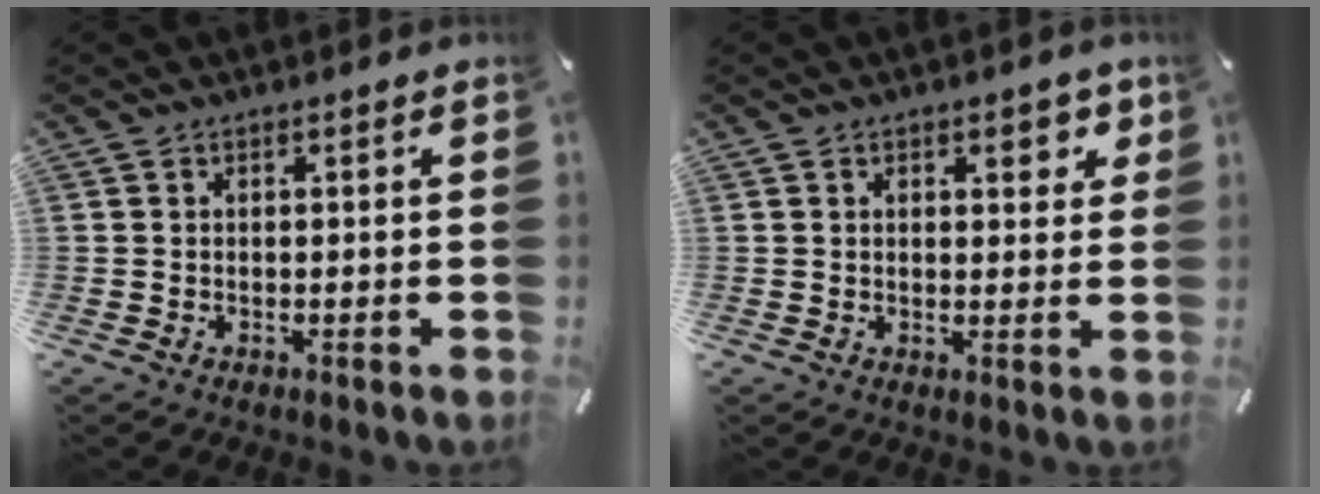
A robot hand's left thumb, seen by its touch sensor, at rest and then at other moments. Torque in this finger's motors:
{"motor_torque": [0.89, 0.59, 0.11, -0.53, 0.09]}